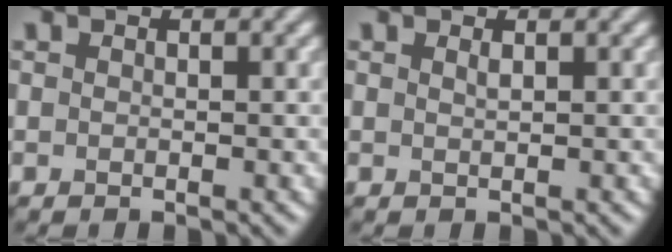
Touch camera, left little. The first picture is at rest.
{"total": 0.5, "force": [0.4, 0.1, 0.4], "torque": [-0.006, 0.000, 0.007]}